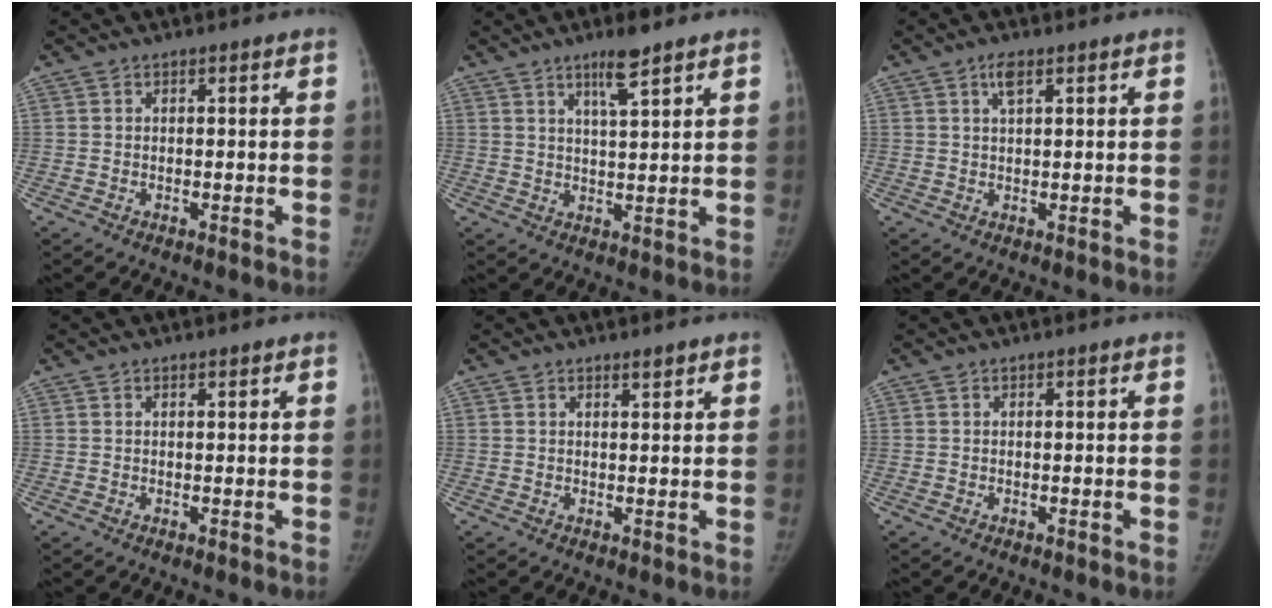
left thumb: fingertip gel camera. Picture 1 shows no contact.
{"total": 5.4, "force": [3.6, 0.6, 3.9], "torque": [-0.066, -0.023, 0.065]}
{"total": 2.6, "force": [1.4, 0.9, 2.0], "torque": [-0.037, 0.000, 0.027]}
{"total": 0.0}
{"total": 1.1, "force": [0.9, 0.2, 0.5], "torque": [-0.006, -0.007, 0.015]}
{"total": 0.0}